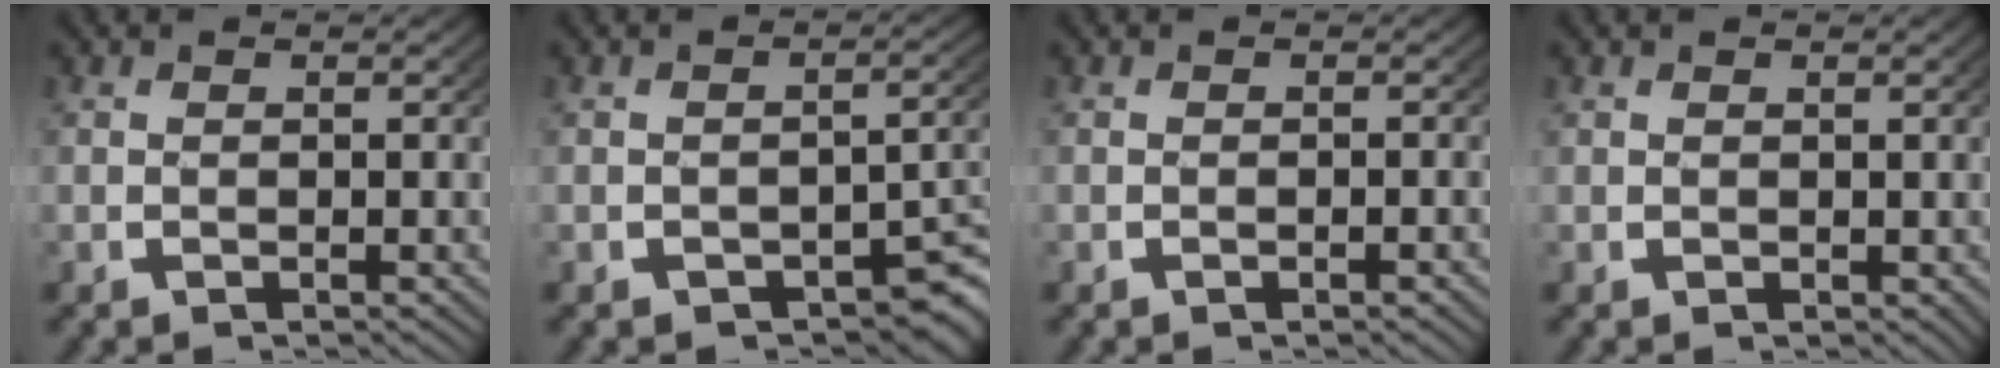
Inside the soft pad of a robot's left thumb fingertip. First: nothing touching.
{"total": 4.3, "force": [-2.2, 2.3, 2.8], "torque": [-0.035, -0.020, -0.021]}
{"total": 0.5, "force": [-0.3, 0.1, 0.4], "torque": [-0.006, 0.006, -0.009]}
{"total": 0.5, "force": [0.3, 0.4, 0.1], "torque": [0.003, -0.002, 0.012]}